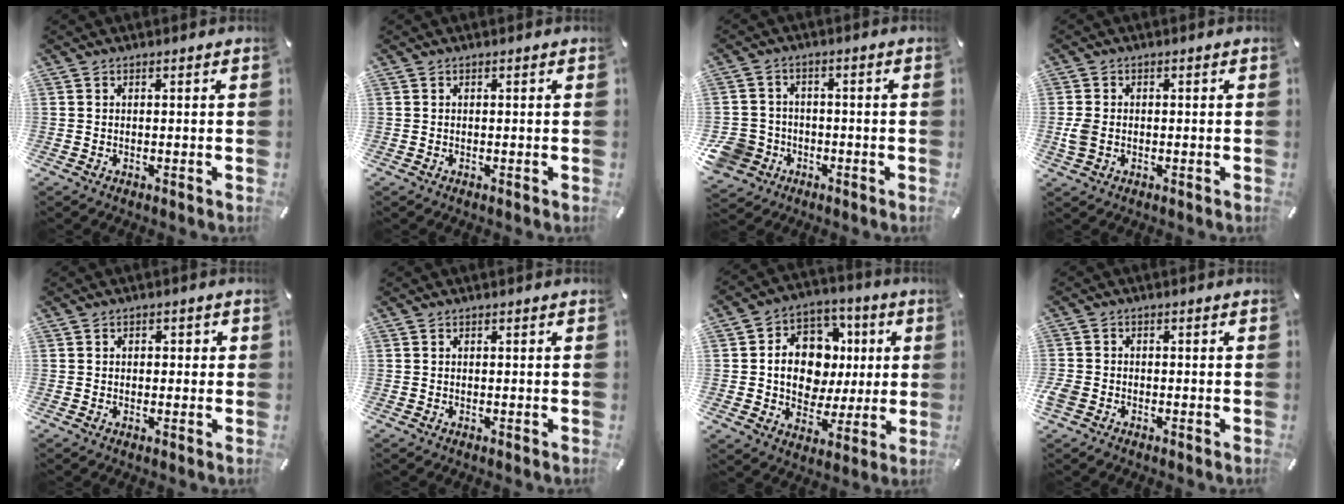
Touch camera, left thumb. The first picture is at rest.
{"total": 0.0}
{"total": 8.0, "force": [-3.1, 7.1, 2.1], "torque": [-0.077, 0.023, -0.059]}
{"total": 3.5, "force": [-0.4, 2.6, 2.4], "torque": [-0.048, 0.003, -0.008]}
{"total": 1.4, "force": [-0.2, 1.2, 0.7], "torque": [-0.007, 0.003, -0.009]}
{"total": 0.0}
{"total": 13.4, "force": [1.0, 11.4, 7.0], "torque": [-0.113, -0.004, 0.029]}
{"total": 2.5, "force": [-1.5, 1.7, 1.0], "torque": [-0.030, 0.003, -0.033]}